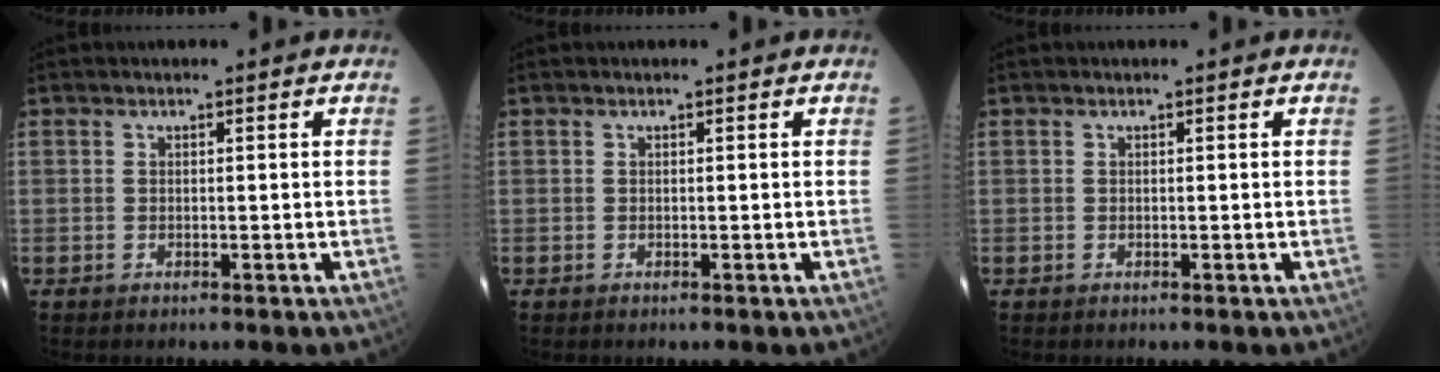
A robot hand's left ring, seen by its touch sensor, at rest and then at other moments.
{"total": 0.0}
{"total": 0.0}